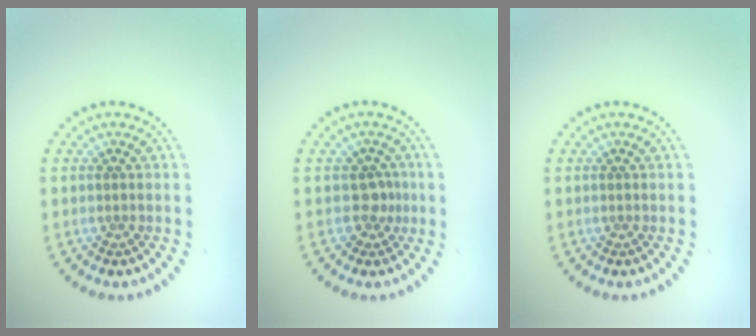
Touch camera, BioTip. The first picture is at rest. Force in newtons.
{"total": 1.9, "press": 1.4, "slide": 1.2}
{"total": 0.0}